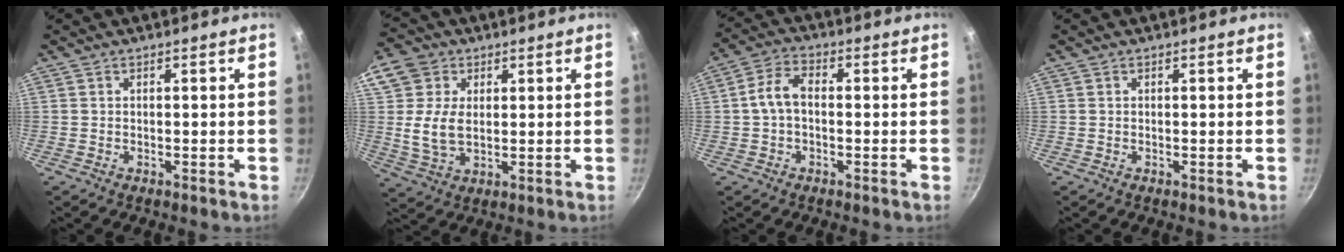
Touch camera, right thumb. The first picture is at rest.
{"total": 10.2, "force": [1.8, 7.5, 6.7], "torque": [-0.108, -0.010, 0.028]}
{"total": 5.8, "force": [-0.3, 3.7, 4.5], "torque": [-0.082, 0.027, -0.013]}
{"total": 0.0}